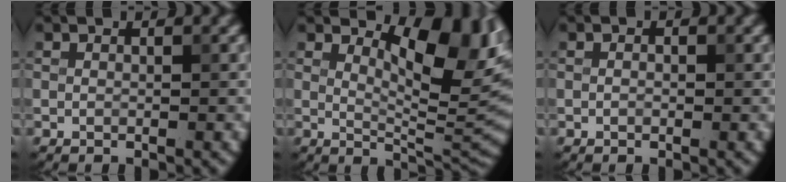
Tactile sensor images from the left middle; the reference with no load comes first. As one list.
[{"total": 7.7, "force": [3.3, 3.1, 6.3], "torque": [-0.086, -0.012, 0.050]}, {"total": 0.7, "force": [0.0, 0.4, 0.5], "torque": [-0.008, 0.000, -0.002]}]